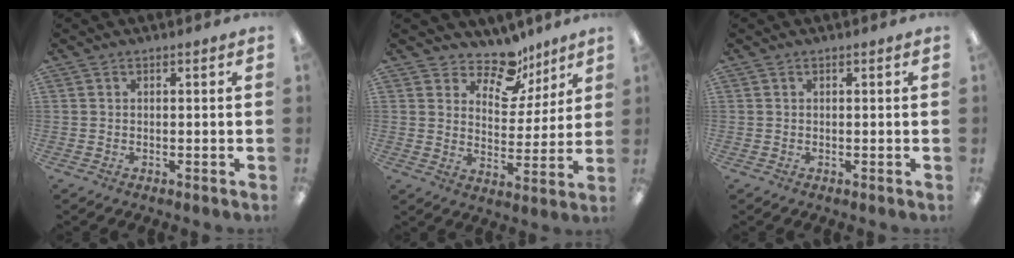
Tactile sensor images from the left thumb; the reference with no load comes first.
{"total": 11.4, "force": [9.0, 5.8, 3.9], "torque": [-0.058, -0.062, 0.165]}
{"total": 0.0}